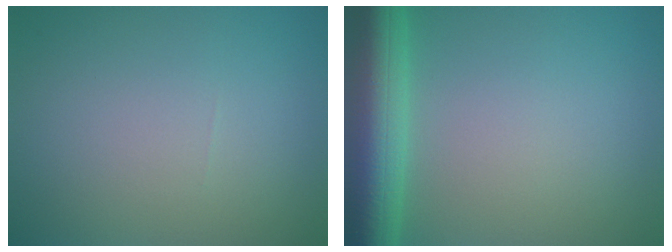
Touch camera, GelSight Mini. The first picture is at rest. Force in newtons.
{"total": 7.7, "press": 7.7, "slide": 0.3}